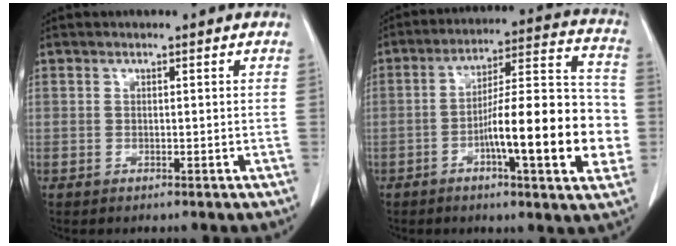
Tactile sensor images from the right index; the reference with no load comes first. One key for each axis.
{"total": 17.5, "fx": -4.1, "fy": 2.8, "fz": 16.7, "tx": -0.248, "ty": 0.017, "tz": -0.062}